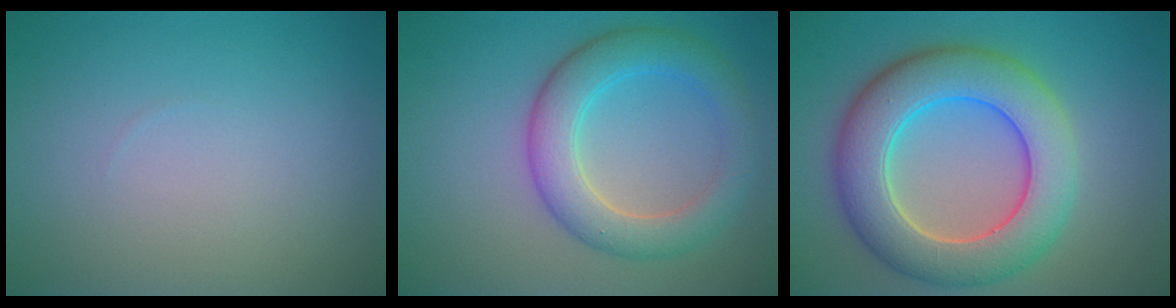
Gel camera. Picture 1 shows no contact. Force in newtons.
{"total": 5.4, "press": 5.4, "slide": 0.1}
{"total": 9.0, "press": 9.0, "slide": 0.5}